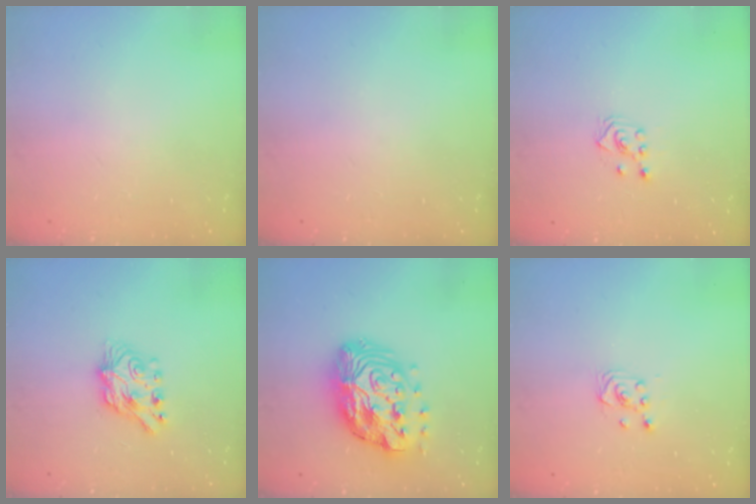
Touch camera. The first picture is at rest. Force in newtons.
{"total": 0.0}
{"total": 3.7, "press": 3.7, "slide": 0.7}
{"total": 8.2, "press": 8.2, "slide": 0.7}
{"total": 18.2, "press": 18.1, "slide": 1.3}
{"total": 2.6, "press": 2.4, "slide": 1.0}